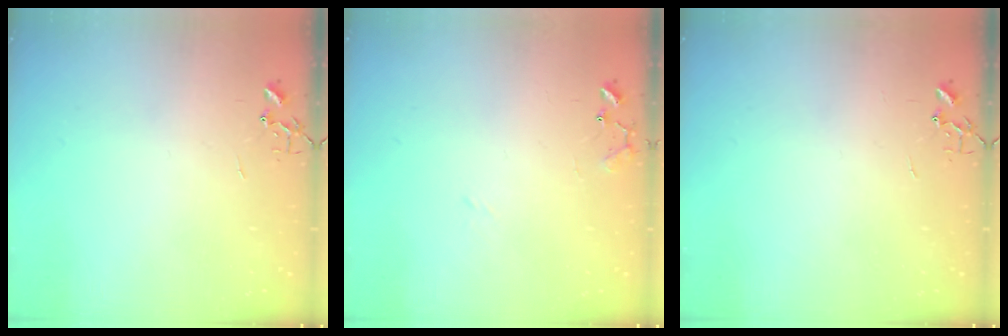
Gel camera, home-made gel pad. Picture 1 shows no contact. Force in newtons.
{"total": 9.5, "press": 9.5, "slide": 0.7}
{"total": 0.0}